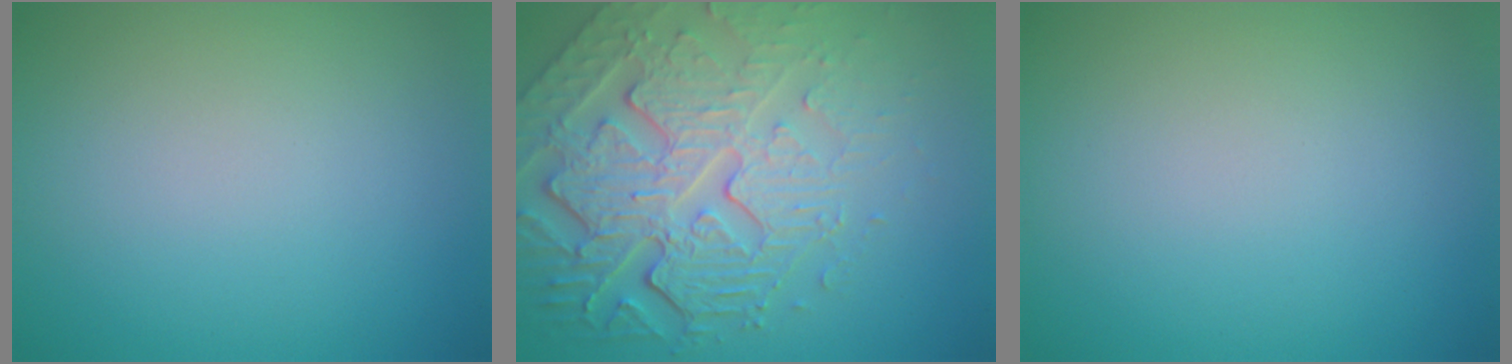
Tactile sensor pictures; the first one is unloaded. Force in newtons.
{"total": 8.5, "press": 5.8, "slide": 6.2}
{"total": 0.0}